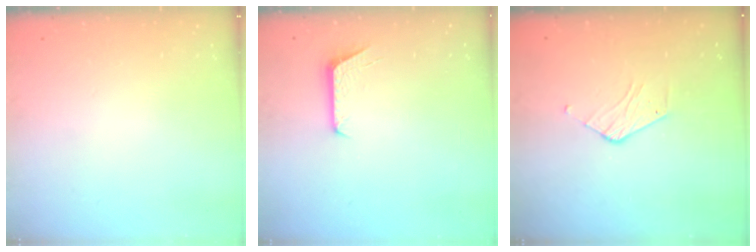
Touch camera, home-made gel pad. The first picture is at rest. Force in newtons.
{"total": 6.0, "press": 6.0, "slide": 0.5}
{"total": 3.8, "press": 3.8, "slide": 0.3}